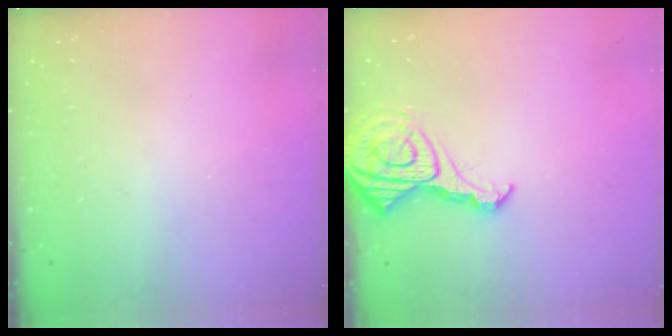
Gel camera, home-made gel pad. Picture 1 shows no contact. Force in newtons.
{"total": 12.8, "press": 12.8, "slide": 1.0}